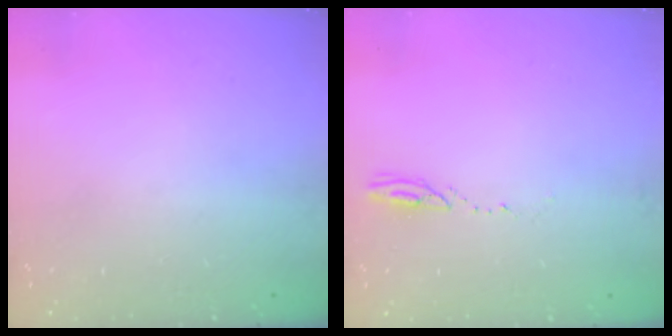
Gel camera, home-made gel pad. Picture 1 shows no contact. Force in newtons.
{"total": 2.5, "press": 2.5, "slide": 0.2}